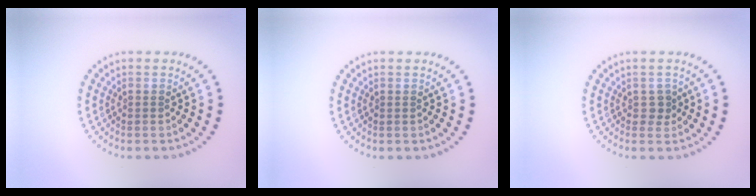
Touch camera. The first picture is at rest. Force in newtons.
{"total": 0.0}
{"total": 1.0, "press": 0.9, "slide": 0.5}